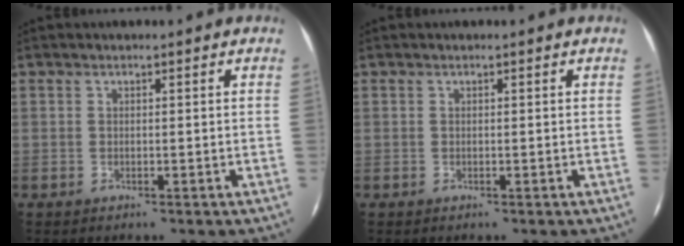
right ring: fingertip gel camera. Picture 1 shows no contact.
{"total": 0.0}